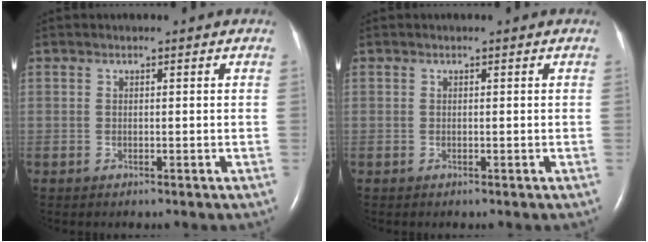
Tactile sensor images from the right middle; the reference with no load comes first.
{"total": 0.0}